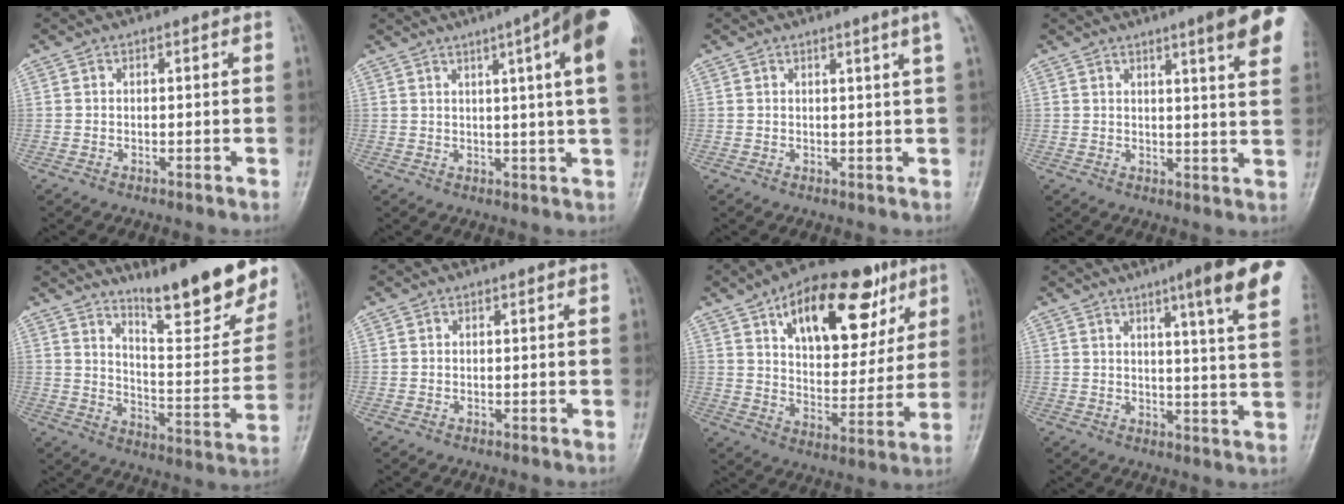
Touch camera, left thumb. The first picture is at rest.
{"total": 17.4, "force": [8.1, 1.1, 15.3], "torque": [-0.207, -0.007, 0.087]}
{"total": 3.5, "force": [1.9, -0.9, 2.7], "torque": [-0.039, -0.009, 0.028]}
{"total": 12.5, "force": [6.9, 1.4, 10.3], "torque": [-0.116, -0.027, 0.074]}
{"total": 19.9, "force": [14.9, 4.2, 12.5], "torque": [-0.140, -0.106, 0.218]}
{"total": 0.0}
{"total": 22.4, "force": [10.6, 11.4, 16.2], "torque": [-0.195, -0.019, 0.165]}
{"total": 14.5, "force": [7.7, 1.1, 12.3], "torque": [-0.152, -0.034, 0.087]}